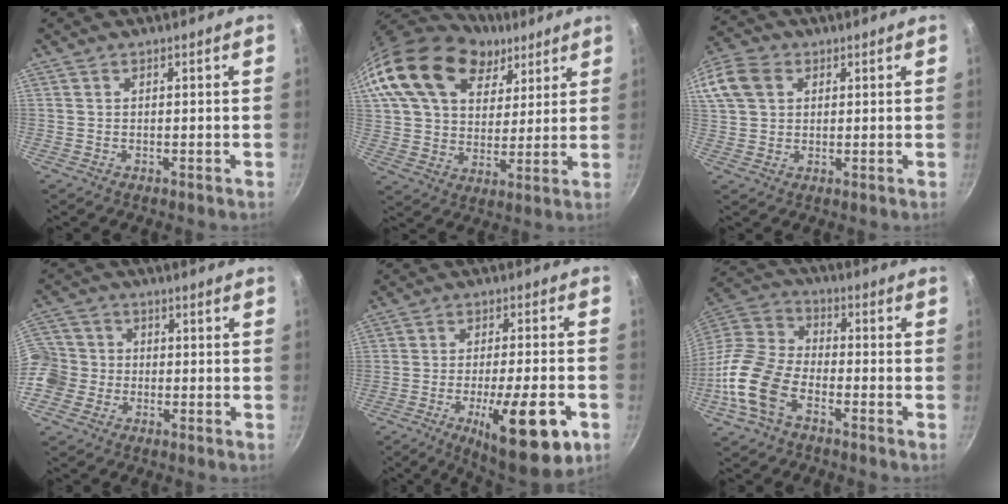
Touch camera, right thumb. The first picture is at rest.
{"total": 21.5, "force": [11.6, 14.0, 11.4], "torque": [-0.183, -0.022, 0.203]}
{"total": 16.0, "force": [5.3, 12.6, 8.4], "torque": [-0.209, 0.039, 0.092]}
{"total": 10.0, "force": [-2.6, 8.9, 3.6], "torque": [-0.053, 0.032, -0.066]}
{"total": 17.6, "force": [-6.8, 4.7, 15.5], "torque": [-0.210, 0.015, -0.096]}
{"total": 14.1, "force": [-6.6, 8.1, 9.5], "torque": [-0.186, 0.047, -0.152]}